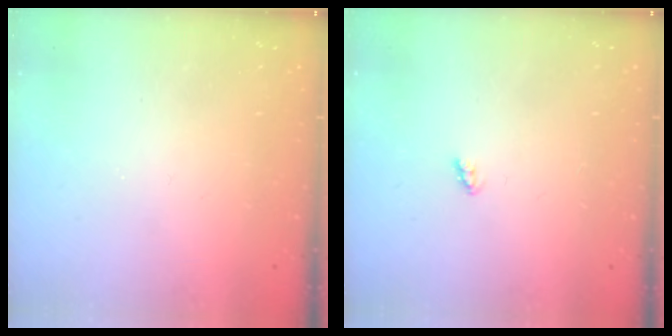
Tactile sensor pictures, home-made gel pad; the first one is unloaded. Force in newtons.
{"total": 2.4, "press": 2.4, "slide": 0.3}